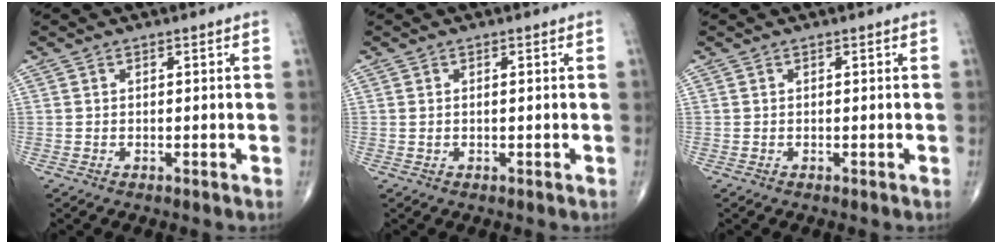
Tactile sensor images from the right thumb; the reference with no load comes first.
{"total": 0.9, "force": [0.2, 0.3, 0.8], "torque": [-0.023, 0.006, 0.007]}
{"total": 0.0}